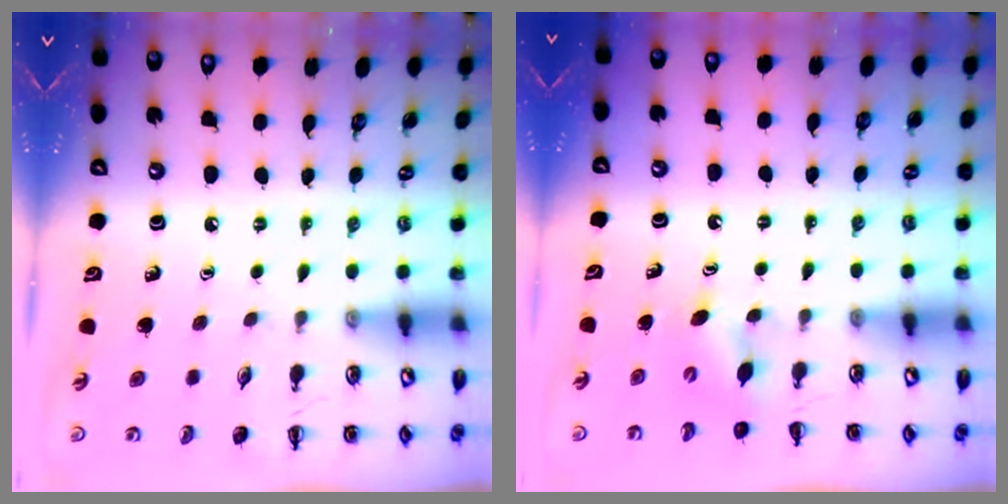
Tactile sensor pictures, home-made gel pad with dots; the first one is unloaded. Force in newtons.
{"total": 3.1, "press": 3.1, "slide": 0.7}